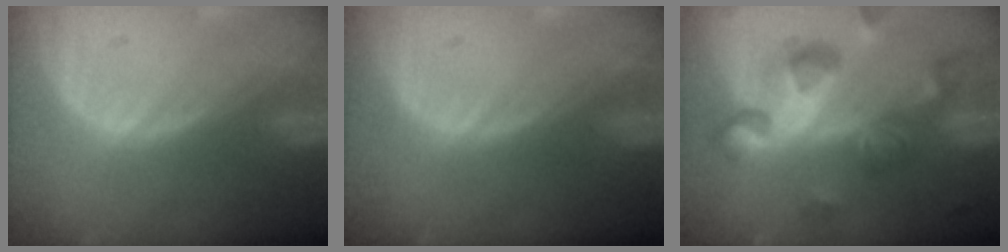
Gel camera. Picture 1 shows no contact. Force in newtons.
{"total": 0.5, "press": 0.0, "slide": 0.5}
{"total": 10.6, "press": 9.4, "slide": 4.7}